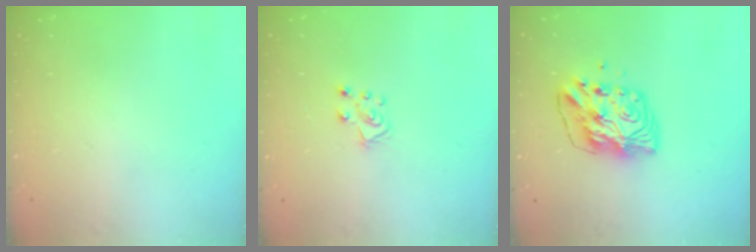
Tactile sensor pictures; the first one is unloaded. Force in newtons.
{"total": 6.8, "press": 6.8, "slide": 0.4}
{"total": 8.5, "press": 8.4, "slide": 1.3}